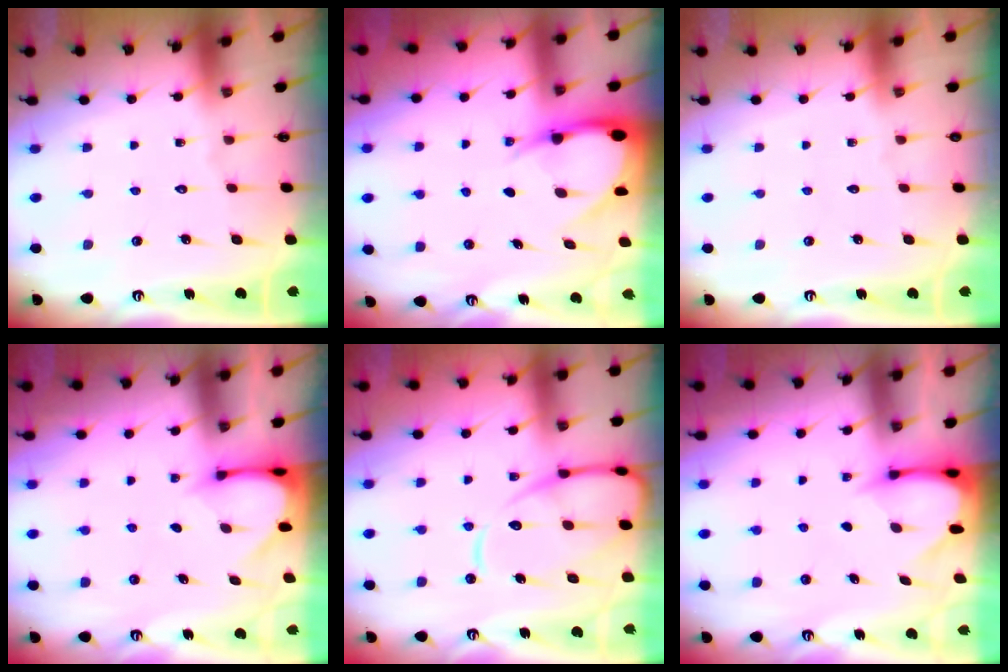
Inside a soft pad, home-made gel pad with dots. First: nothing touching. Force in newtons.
{"total": 7.3, "press": 7.2, "slide": 1.0}
{"total": 0.0}
{"total": 3.0, "press": 3.0, "slide": 0.3}
{"total": 13.3, "press": 13.3, "slide": 1.4}
{"total": 3.4, "press": 3.4, "slide": 0.3}